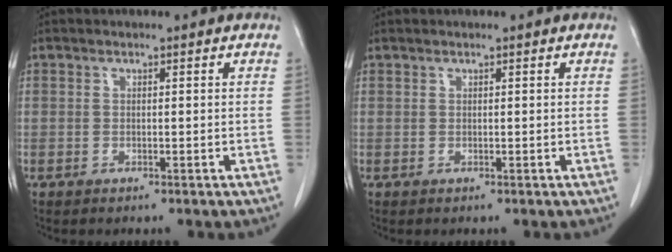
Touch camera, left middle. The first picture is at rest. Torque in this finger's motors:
{"motor_torque": [0.74, -0.98, -0.01, -0.01]}